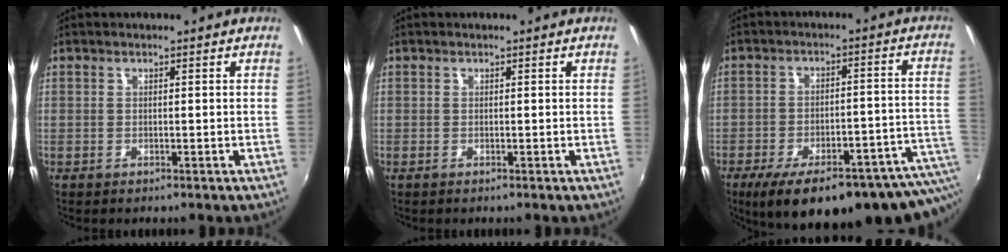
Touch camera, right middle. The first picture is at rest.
{"total": 0.0}
{"total": 23.4, "force": [-15.6, 6.6, 16.2], "torque": [-0.216, -0.041, -0.198]}